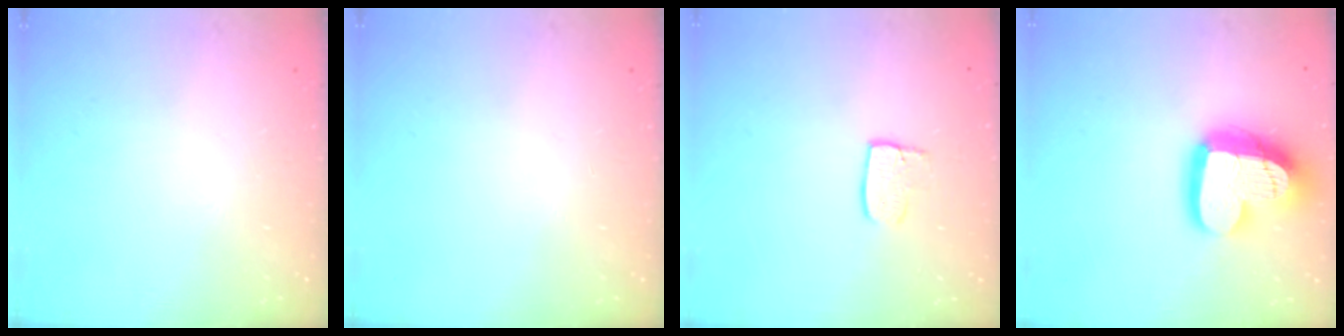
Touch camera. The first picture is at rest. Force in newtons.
{"total": 0.0}
{"total": 5.9, "press": 5.9, "slide": 0.3}
{"total": 19.3, "press": 19.2, "slide": 1.7}